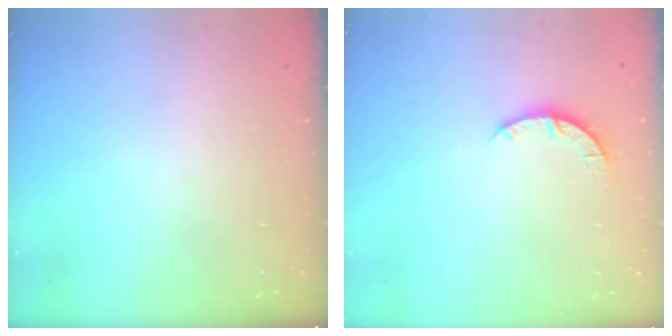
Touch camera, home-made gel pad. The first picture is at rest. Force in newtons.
{"total": 3.5, "press": 3.5, "slide": 0.4}